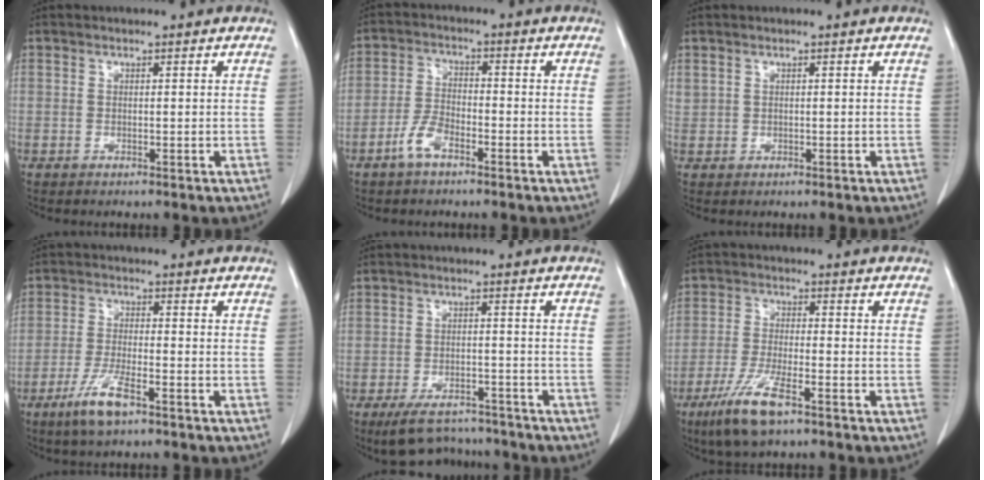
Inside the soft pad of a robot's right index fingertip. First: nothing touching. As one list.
[{"total": 4.5, "force": [-2.8, 1.8, 3.0], "torque": [-0.067, 0.003, -0.055]}, {"total": 1.0, "force": [0.6, 0.7, 0.3], "torque": [-0.005, 0.015, 0.014]}, {"total": 6.2, "force": [-3.9, 0.9, 4.8], "torque": [-0.101, -0.009, -0.070]}, {"total": 9.2, "force": [-8.2, 3.1, 2.9], "torque": [-0.040, 0.002, -0.117]}, {"total": 8.3, "force": [-5.1, 1.3, 6.4], "torque": [-0.132, -0.018, -0.092]}]